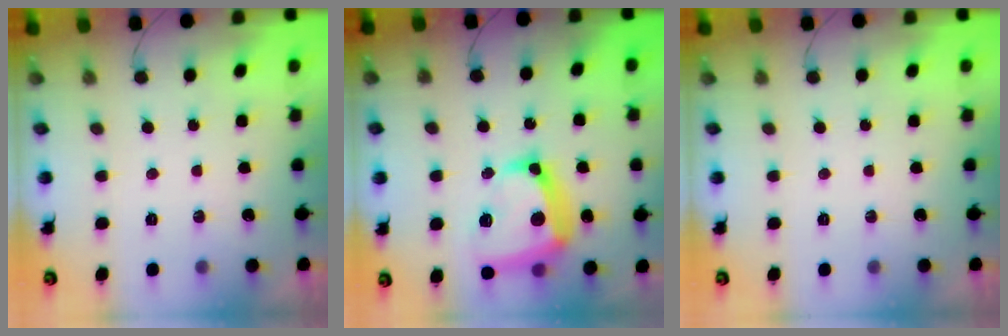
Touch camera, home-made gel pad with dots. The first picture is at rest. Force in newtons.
{"total": 17.0, "press": 16.9, "slide": 2.1}
{"total": 0.0}